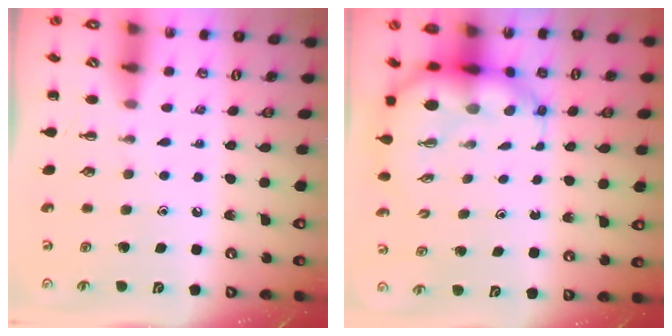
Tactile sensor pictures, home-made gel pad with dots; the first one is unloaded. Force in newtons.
{"total": 7.0, "press": 6.7, "slide": 2.0}